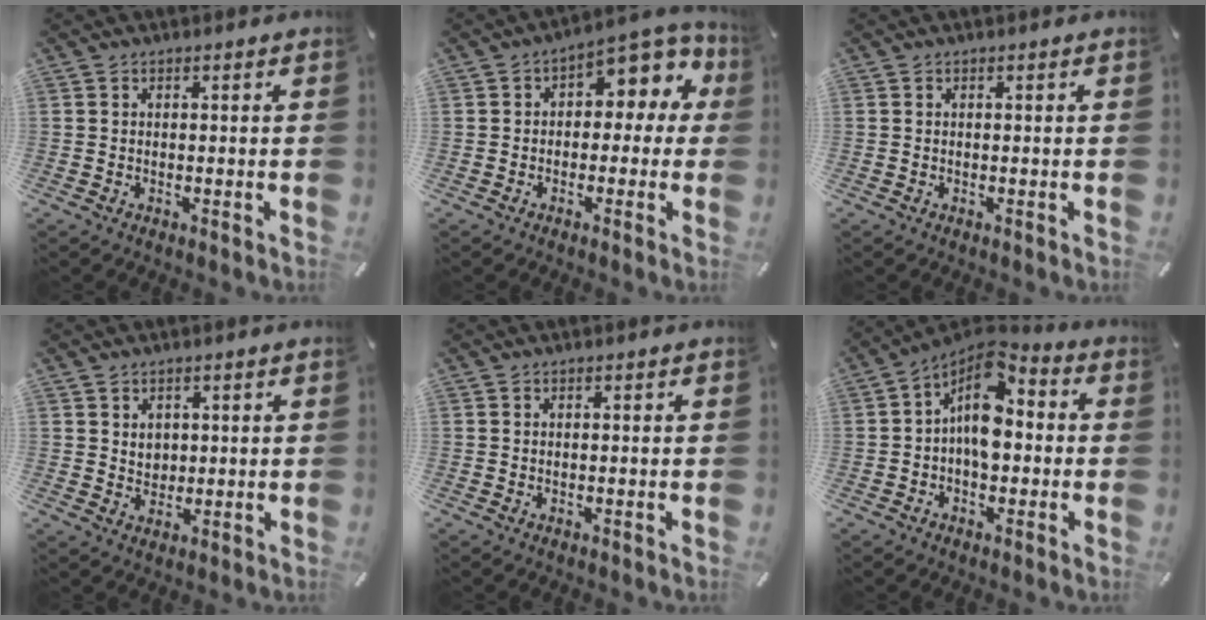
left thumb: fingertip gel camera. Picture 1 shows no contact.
{"total": 7.2, "force": [2.5, 4.6, 4.9], "torque": [-0.062, -0.022, 0.038]}
{"total": 0.0}
{"total": 3.5, "force": [1.3, 3.2, 0.5], "torque": [0.005, -0.005, 0.020]}
{"total": 0.0}
{"total": 11.7, "force": [1.3, 7.7, 8.7], "torque": [-0.157, -0.019, 0.021]}